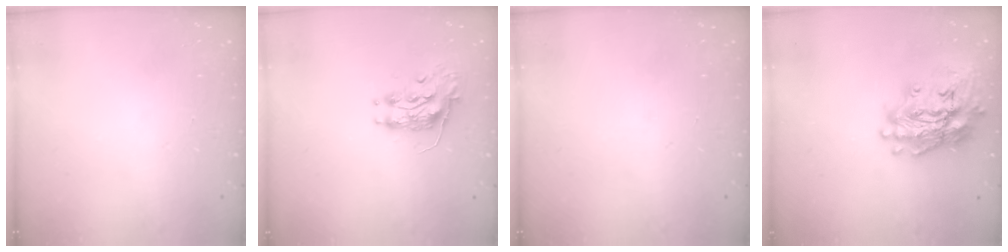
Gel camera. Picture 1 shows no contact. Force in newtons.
{"total": 8.7, "press": 8.7, "slide": 0.4}
{"total": 0.0}
{"total": 19.7, "press": 19.5, "slide": 2.7}